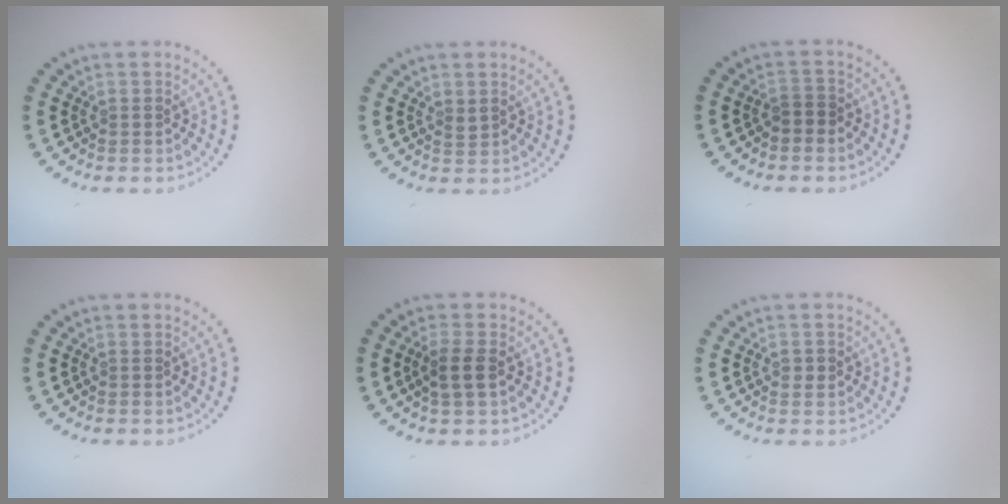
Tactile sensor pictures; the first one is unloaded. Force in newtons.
{"total": 0.6, "press": 0.5, "slide": 0.3}
{"total": 1.1, "press": 1.0, "slide": 0.4}
{"total": 0.0}
{"total": 2.0, "press": 1.9, "slide": 0.6}
{"total": 0.9, "press": 0.9, "slide": 0.0}